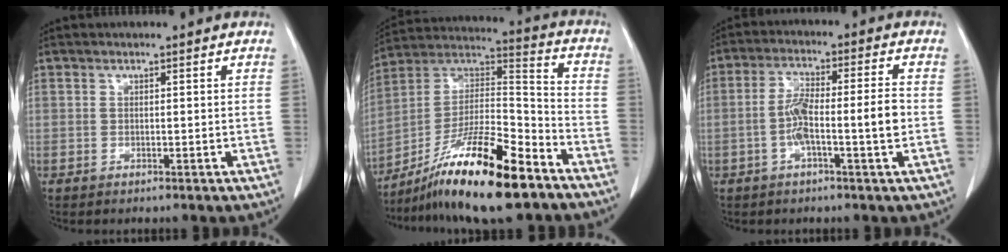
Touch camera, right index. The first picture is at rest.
{"total": 19.2, "force": [-12.7, 2.7, 14.1], "torque": [-0.254, -0.001, -0.221]}
{"total": 8.1, "force": [-1.7, 0.6, 7.9], "torque": [-0.150, 0.017, -0.033]}